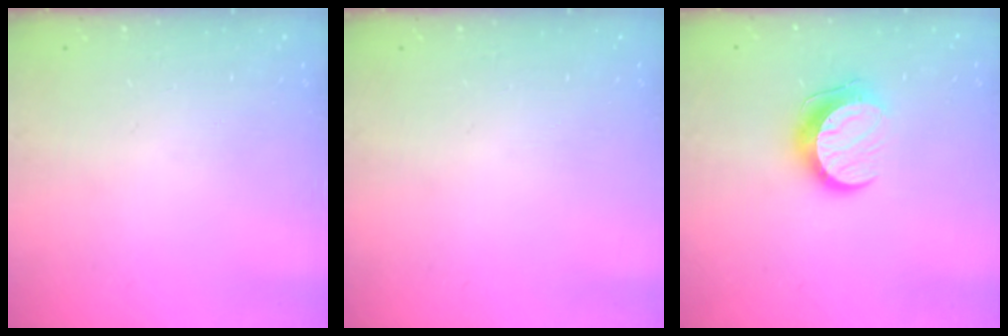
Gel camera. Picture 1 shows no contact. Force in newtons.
{"total": 0.0}
{"total": 9.8, "press": 9.8, "slide": 0.6}